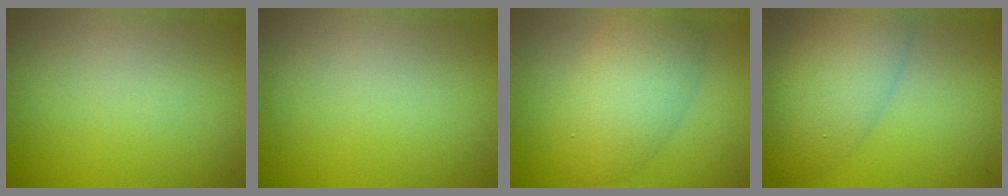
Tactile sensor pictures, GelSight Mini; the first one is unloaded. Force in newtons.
{"total": 0.0}
{"total": 5.8, "press": 5.8, "slide": 0.4}
{"total": 6.7, "press": 6.7, "slide": 0.5}